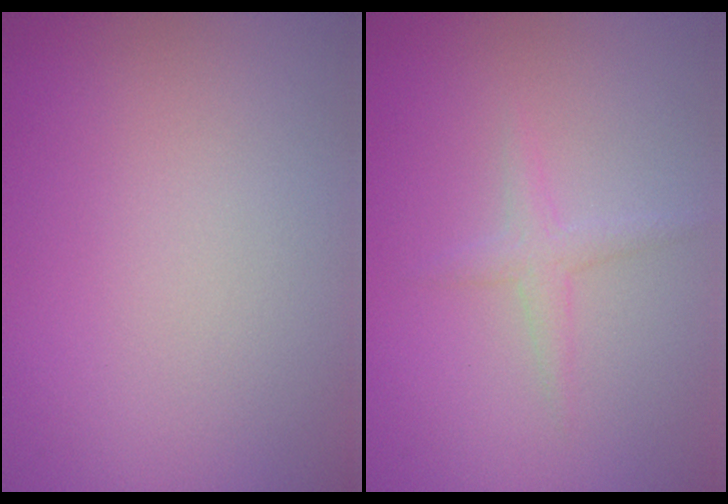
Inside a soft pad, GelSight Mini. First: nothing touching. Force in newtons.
{"total": 1.4, "press": 1.4, "slide": 0.0}